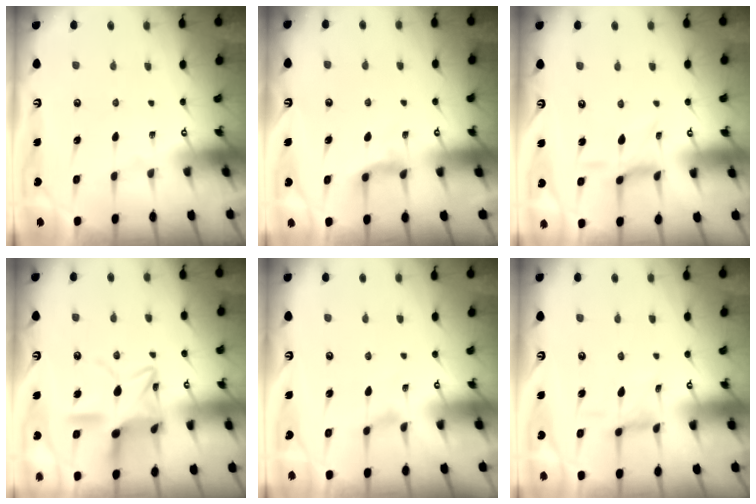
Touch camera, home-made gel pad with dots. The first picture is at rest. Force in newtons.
{"total": 4.9, "press": 4.8, "slide": 0.6}
{"total": 4.3, "press": 4.2, "slide": 0.9}
{"total": 14.3, "press": 14.2, "slide": 1.1}
{"total": 0.0}
{"total": 3.3, "press": 3.3, "slide": 0.5}